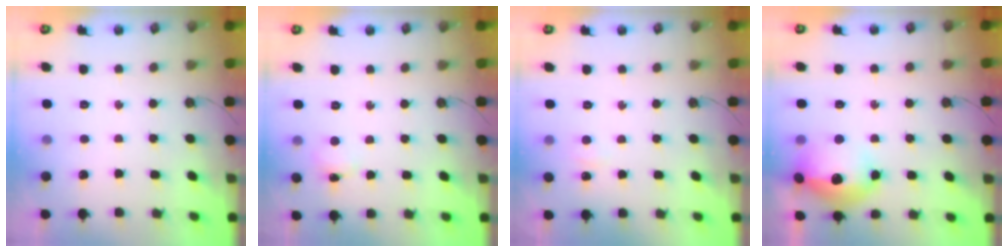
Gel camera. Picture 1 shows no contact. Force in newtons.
{"total": 2.4, "press": 2.3, "slide": 0.5}
{"total": 3.5, "press": 3.4, "slide": 0.5}
{"total": 18.2, "press": 18.2, "slide": 1.4}